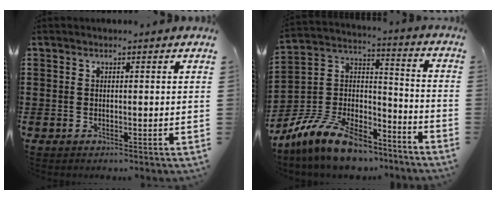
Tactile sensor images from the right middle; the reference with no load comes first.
{"total": 12.0, "force": [-9.9, 3.9, 5.5], "torque": [-0.125, 0.026, -0.197]}